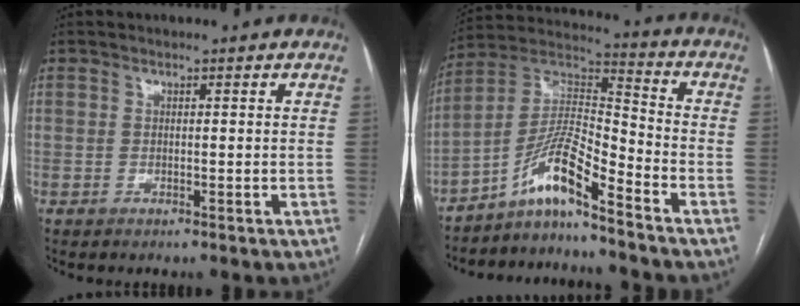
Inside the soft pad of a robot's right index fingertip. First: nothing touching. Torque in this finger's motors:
{"motor_torque": [1.12, -0.68, 0.44, 0.14]}